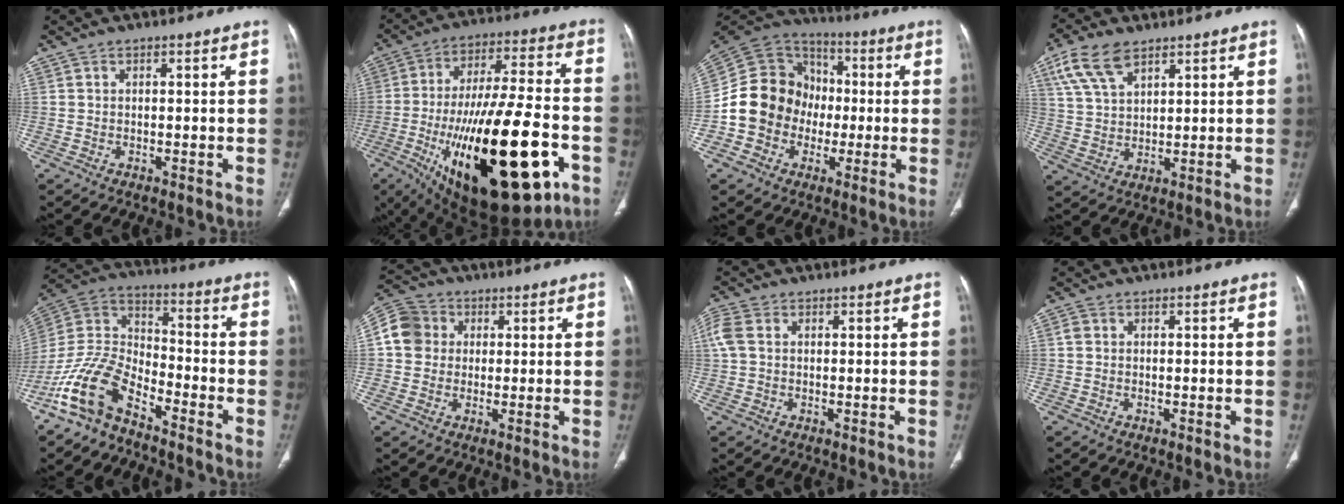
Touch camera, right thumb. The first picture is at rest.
{"total": 34.4, "force": [-11.4, 12.7, 29.8], "torque": [-0.481, 0.020, -0.159]}
{"total": 16.1, "force": [-2.9, 14.5, 6.4], "torque": [-0.090, 0.052, -0.054]}
{"total": 9.8, "force": [5.8, 5.1, 6.0], "torque": [-0.116, -0.010, 0.119]}
{"total": 13.3, "force": [-9.3, 6.0, 7.4], "torque": [-0.147, 0.073, -0.191]}
{"total": 8.2, "force": [1.3, 7.4, 3.2], "torque": [-0.048, 0.015, 0.014]}
{"total": 3.9, "force": [0.8, 2.7, 2.7], "torque": [-0.089, 0.017, 0.015]}
{"total": 1.0, "force": [0.1, 0.9, 0.5], "torque": [-0.008, 0.003, 0.002]}